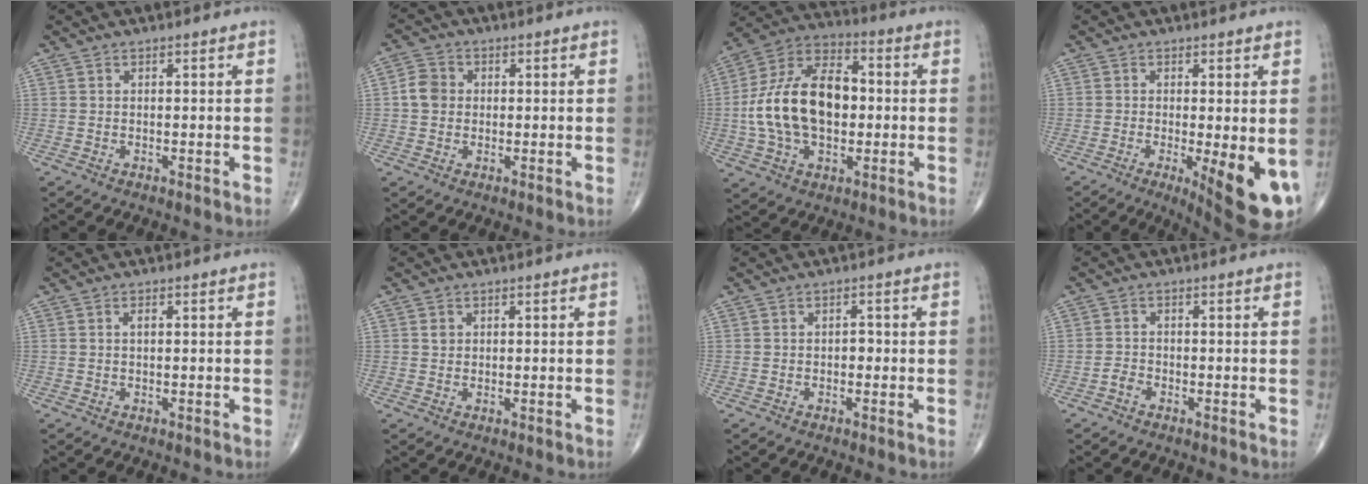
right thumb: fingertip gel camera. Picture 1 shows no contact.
{"total": 4.4, "force": [0.2, 3.8, 2.1], "torque": [-0.031, 0.008, -0.004]}
{"total": 19.8, "force": [-0.4, 12.1, 15.6], "torque": [-0.278, 0.031, -0.009]}
{"total": 11.4, "force": [-3.0, 3.0, 10.6], "torque": [-0.139, -0.022, -0.036]}
{"total": 1.0, "force": [0.2, 0.4, 0.9], "torque": [-0.014, -0.001, 0.003]}
{"total": 1.3, "force": [0.4, 1.1, 0.5], "torque": [-0.002, 0.000, 0.006]}
{"total": 1.3, "force": [-0.3, 0.9, 0.9], "torque": [-0.003, 0.004, -0.009]}
{"total": 1.5, "force": [-1.0, 0.9, 0.7], "torque": [-0.008, 0.003, -0.024]}